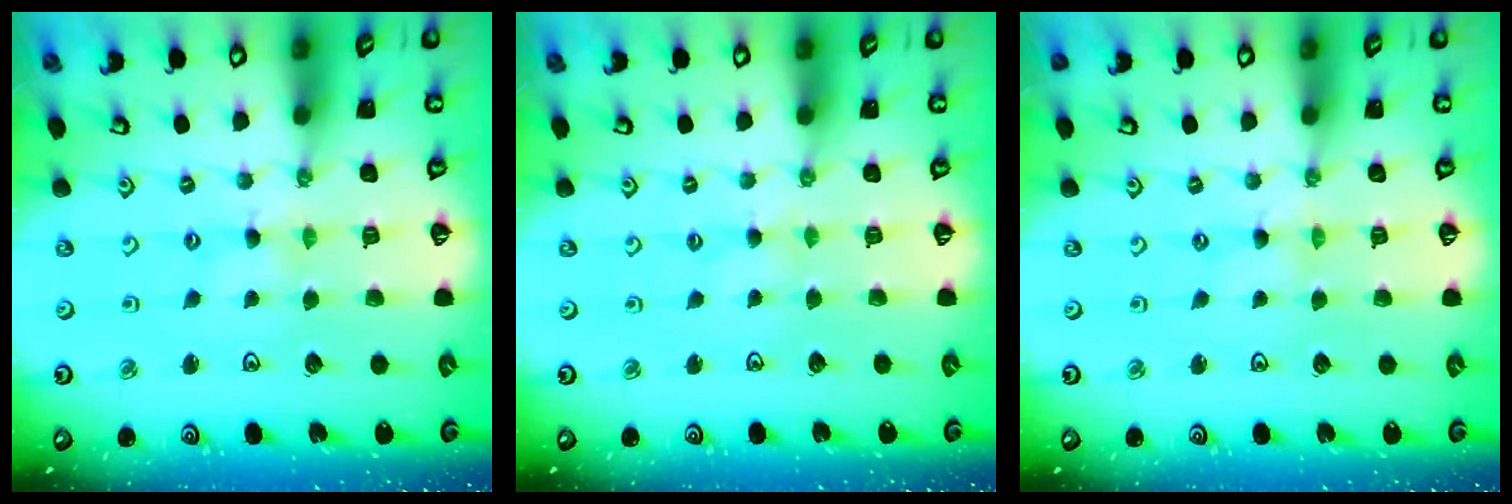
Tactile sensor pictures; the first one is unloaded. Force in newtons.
{"total": 2.1, "press": 2.0, "slide": 0.4}
{"total": 0.0}